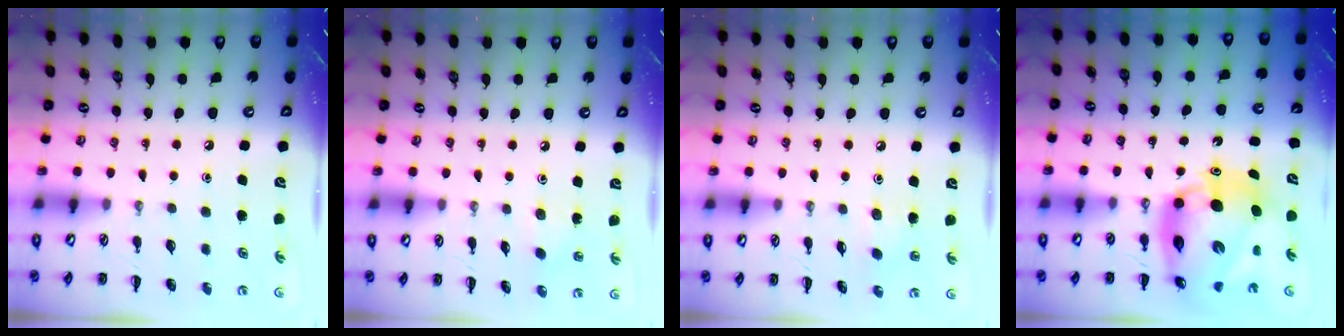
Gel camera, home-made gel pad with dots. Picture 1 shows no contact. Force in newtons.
{"total": 2.6, "press": 2.5, "slide": 0.7}
{"total": 4.1, "press": 3.9, "slide": 1.2}
{"total": 14.9, "press": 14.3, "slide": 4.0}